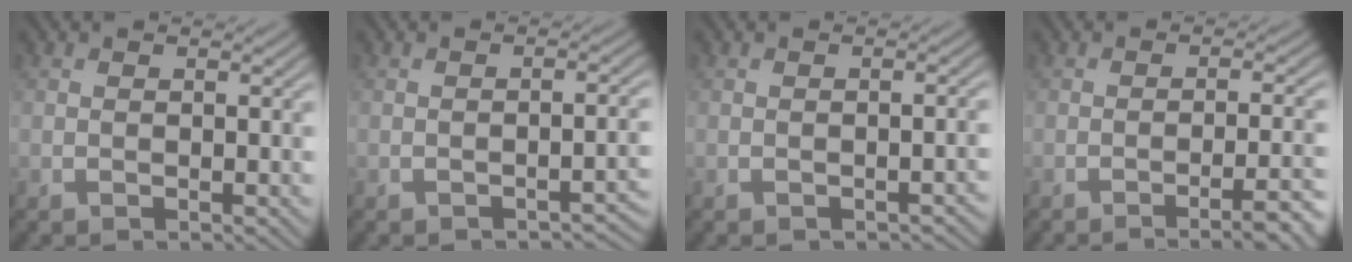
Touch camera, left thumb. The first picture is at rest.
{"total": 2.2, "force": [-1.5, 0.5, 1.5], "torque": [-0.019, 0.005, -0.022]}
{"total": 1.1, "force": [-0.7, 0.3, 0.7], "torque": [-0.010, 0.000, -0.008]}
{"total": 5.8, "force": [-3.2, 1.1, 4.7], "torque": [-0.062, 0.008, -0.052]}